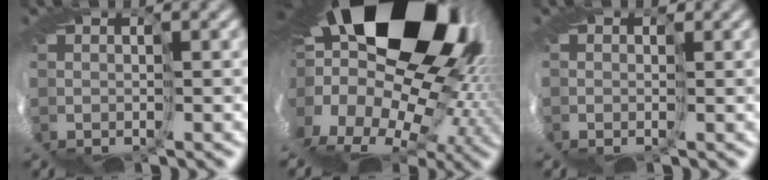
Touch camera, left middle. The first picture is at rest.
{"total": 19.6, "force": [4.2, 14.0, 13.0], "torque": [-0.219, -0.050, 0.018]}
{"total": 1.7, "force": [0.4, 1.4, 0.8], "torque": [-0.015, 0.010, -0.005]}